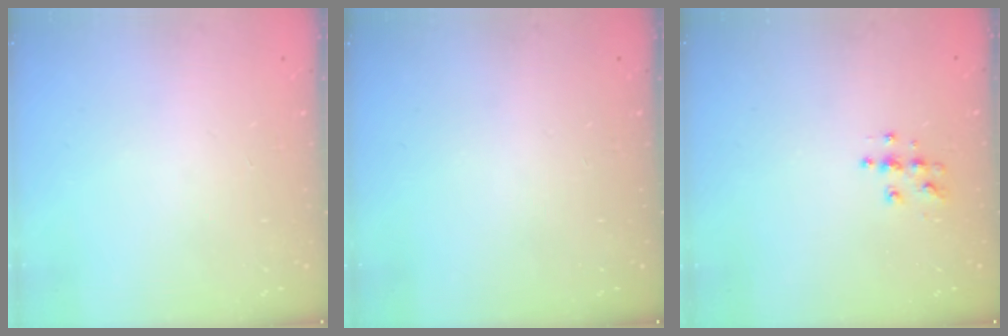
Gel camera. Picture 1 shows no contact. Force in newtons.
{"total": 0.0}
{"total": 5.4, "press": 5.4, "slide": 0.4}